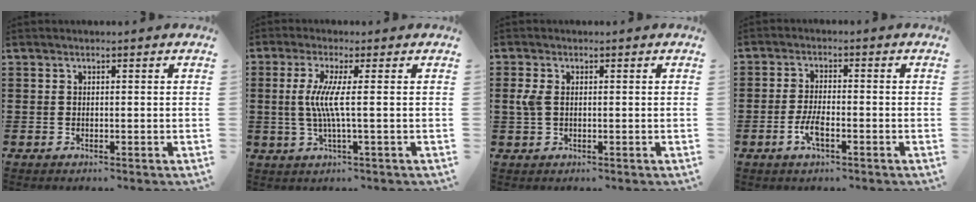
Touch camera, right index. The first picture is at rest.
{"total": 5.7, "force": [0.1, -0.4, 5.7], "torque": [-0.130, -0.018, -0.009]}
{"total": 2.7, "force": [0.2, 1.6, 2.2], "torque": [-0.069, -0.002, -0.004]}
{"total": 3.9, "force": [-1.7, 1.2, 3.3], "torque": [-0.077, -0.003, -0.036]}